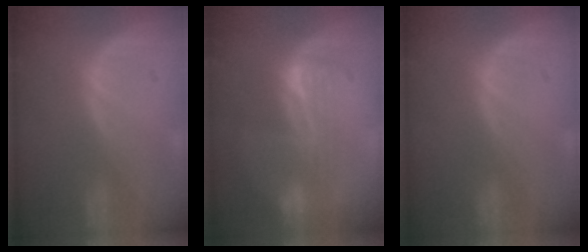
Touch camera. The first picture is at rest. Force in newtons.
{"total": 4.6, "press": 4.4, "slide": 1.4}
{"total": 0.0}